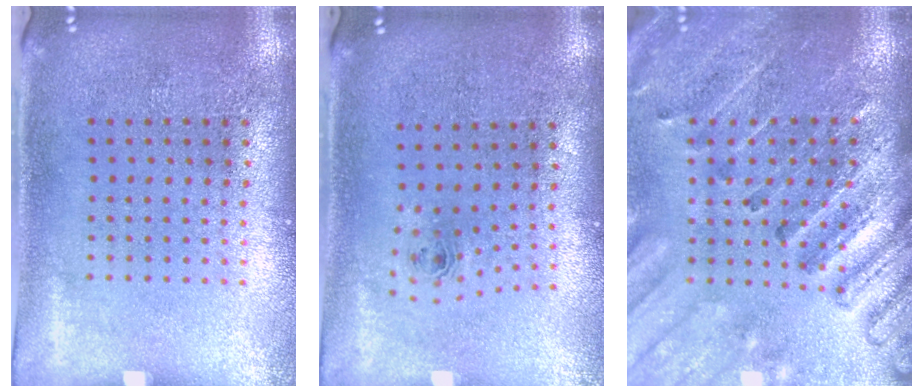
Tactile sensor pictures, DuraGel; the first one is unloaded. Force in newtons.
{"total": 0.7, "press": 0.3, "slide": 0.6}
{"total": 2.6, "press": 2.6, "slide": 0.2}